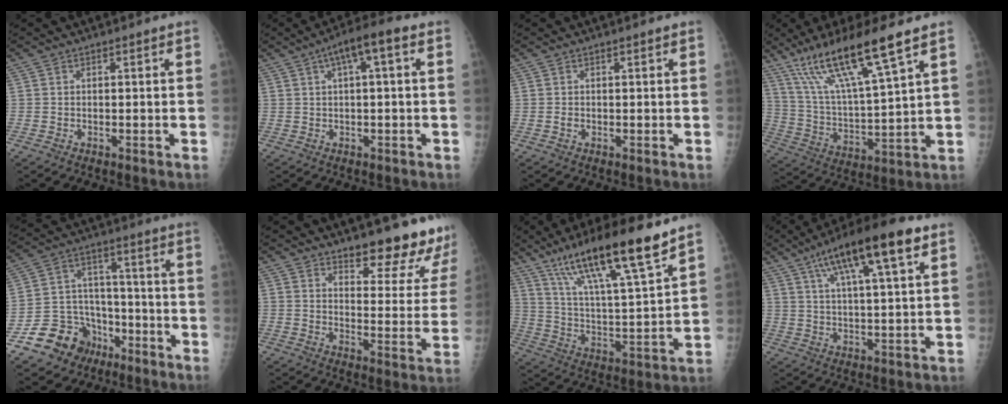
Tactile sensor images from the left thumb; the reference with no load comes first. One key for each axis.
{"total": 6.6, "fx": 2.0, "fy": 1.6, "fz": 6.1, "tx": -0.104, "ty": 0.028, "tz": 0.025}
{"total": 0.6, "fx": -0.1, "fy": 0.5, "fz": 0.4, "tx": -0.004, "ty": 0.001, "tz": -0.003}
{"total": 17.5, "fx": 11.2, "fy": 1.6, "fz": 13.4, "tx": -0.246, "ty": -0.045, "tz": 0.213}
{"total": 12.8, "fx": -7.3, "fy": 9.9, "fz": 3.3, "tx": -0.021, "ty": 0.084, "tz": -0.117}
{"total": 14.6, "fx": 13.1, "fy": 3.8, "fz": 5.2, "tx": -0.021, "ty": -0.113, "tz": 0.158}
{"total": 19.9, "fx": 13.6, "fy": 2.2, "fz": 14.4, "tx": -0.232, "ty": -0.057, "tz": 0.238}
{"total": 15.8, "fx": 8.1, "fy": 3.1, "fz": 13.2, "tx": -0.216, "ty": -0.006, "tz": 0.132}